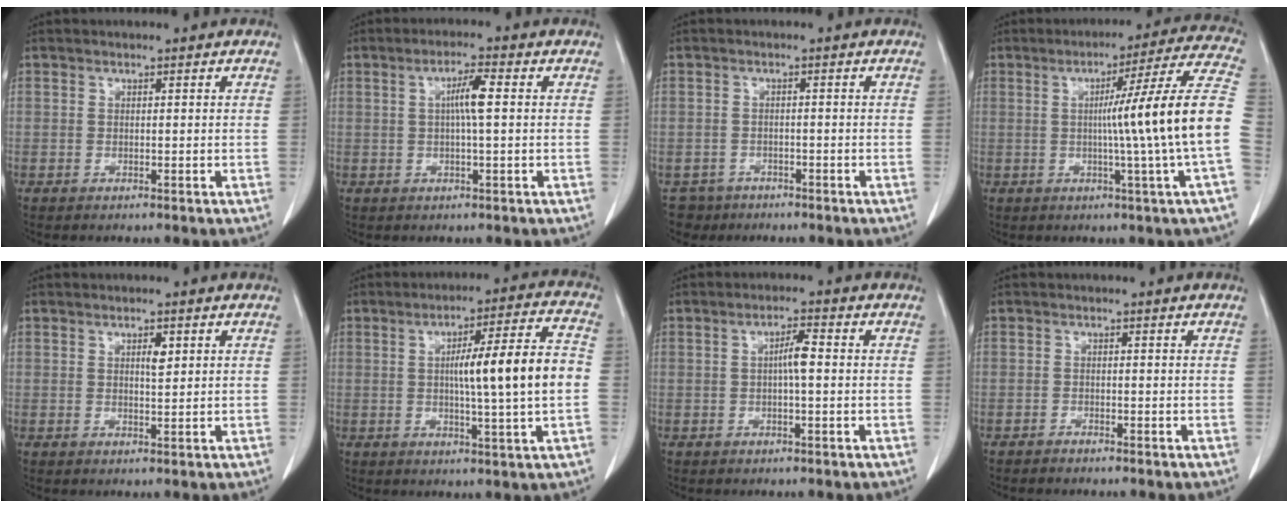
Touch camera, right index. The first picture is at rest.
{"total": 4.2, "force": [0.5, 0.0, 4.1], "torque": [-0.075, 0.005, 0.008]}
{"total": 3.9, "force": [-2.7, 2.7, -0.6], "torque": [0.010, 0.006, -0.047]}
{"total": 16.3, "force": [-1.1, -3.3, 16.0], "torque": [-0.209, -0.001, -0.024]}
{"total": 1.9, "force": [0.8, 0.6, 1.7], "torque": [-0.030, -0.003, 0.012]}
{"total": 12.9, "force": [-0.2, -0.1, 12.9], "torque": [-0.198, 0.014, -0.006]}
{"total": 3.2, "force": [0.0, 0.3, 3.2], "torque": [-0.057, 0.005, -0.001]}
{"total": 1.2, "force": [-1.1, 0.1, 0.4], "torque": [-0.007, 0.000, -0.016]}